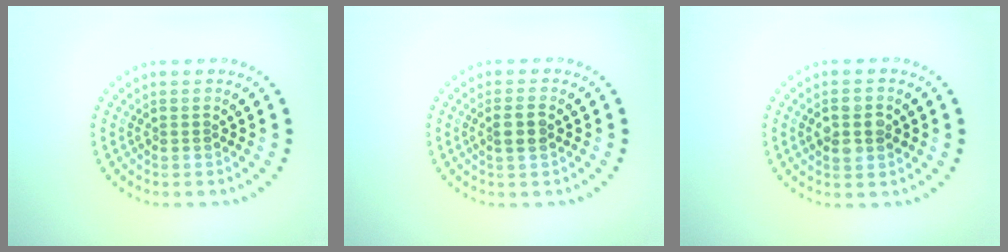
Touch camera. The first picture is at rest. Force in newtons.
{"total": 1.9, "press": 1.8, "slide": 0.5}
{"total": 3.1, "press": 3.1, "slide": 0.1}